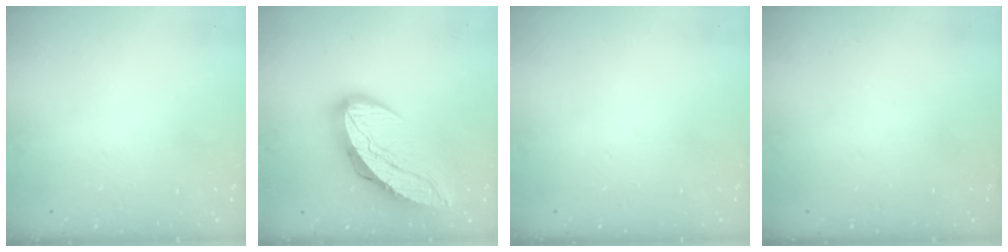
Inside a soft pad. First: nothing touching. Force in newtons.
{"total": 15.7, "press": 15.6, "slide": 1.4}
{"total": 0.0}
{"total": 0.0}